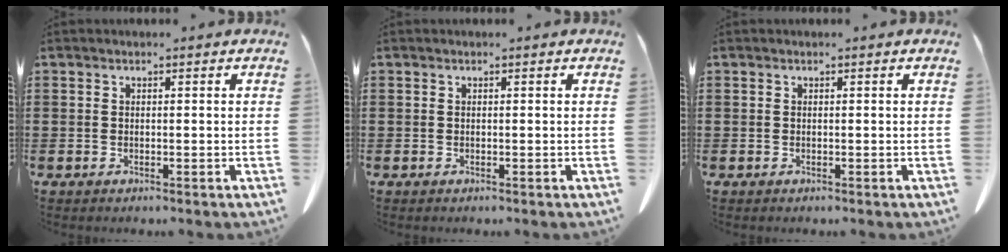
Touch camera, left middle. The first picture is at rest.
{"total": 0.0}
{"total": 0.0}